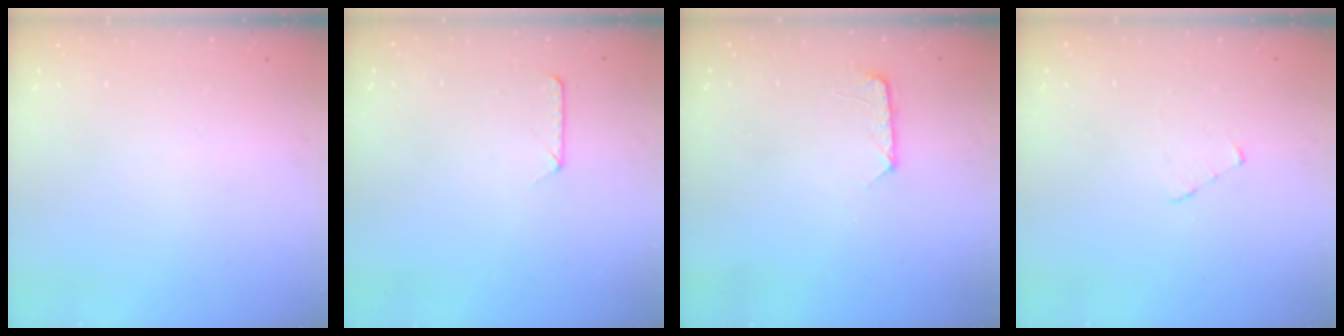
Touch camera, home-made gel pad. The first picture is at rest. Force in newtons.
{"total": 7.1, "press": 7.1, "slide": 0.6}
{"total": 6.8, "press": 6.7, "slide": 0.7}
{"total": 2.7, "press": 2.7, "slide": 0.3}